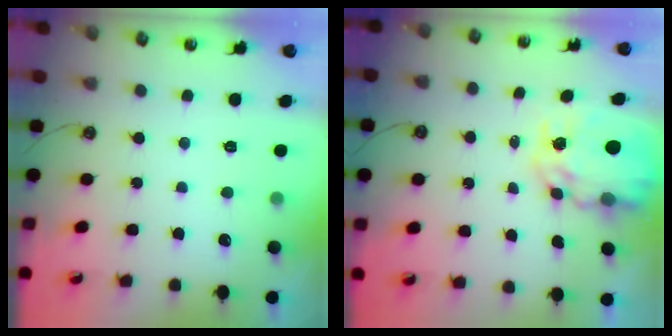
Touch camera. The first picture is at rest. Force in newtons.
{"total": 9.9, "press": 9.8, "slide": 0.8}